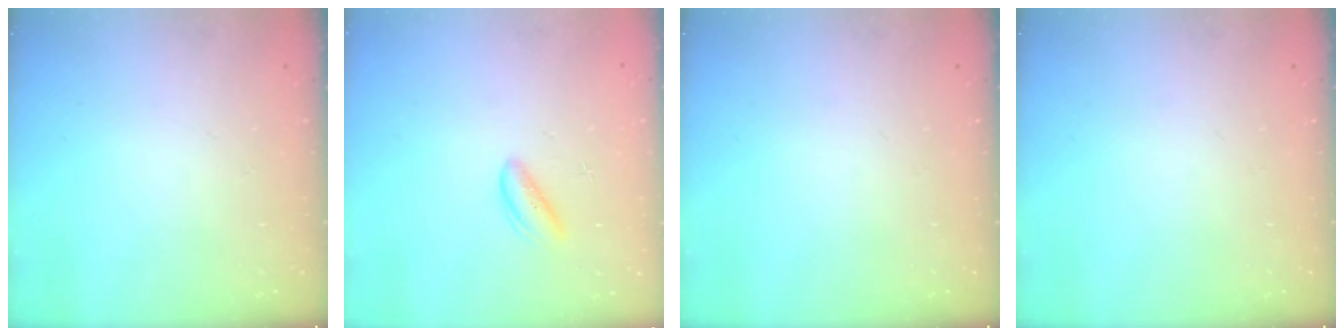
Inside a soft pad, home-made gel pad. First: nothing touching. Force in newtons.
{"total": 1.9, "press": 1.9, "slide": 0.4}
{"total": 0.0}
{"total": 0.0}